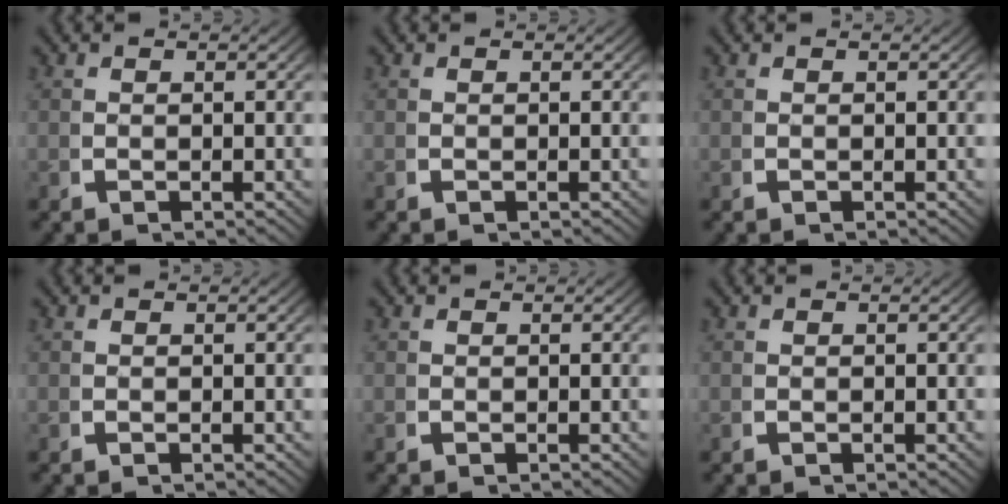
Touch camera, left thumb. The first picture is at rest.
{"total": 0.0}
{"total": 0.0}
{"total": 0.0}
{"total": 0.0}
{"total": 0.0}